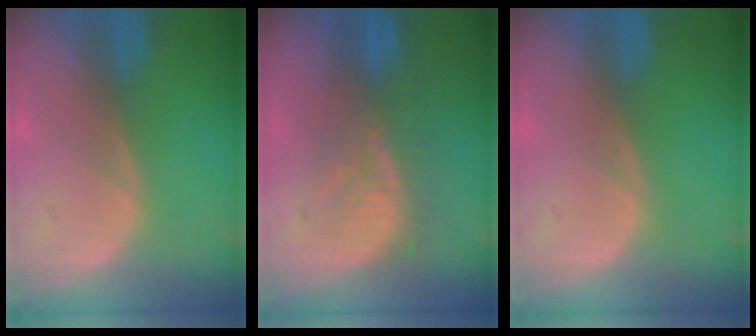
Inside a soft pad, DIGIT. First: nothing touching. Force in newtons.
{"total": 8.1, "press": 7.9, "slide": 1.7}
{"total": 0.0}